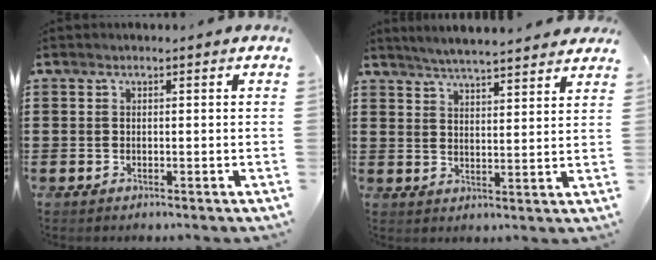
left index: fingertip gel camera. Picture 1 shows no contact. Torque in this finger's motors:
{"motor_torque": [1.10, -1.04, 0.49, 0.17]}